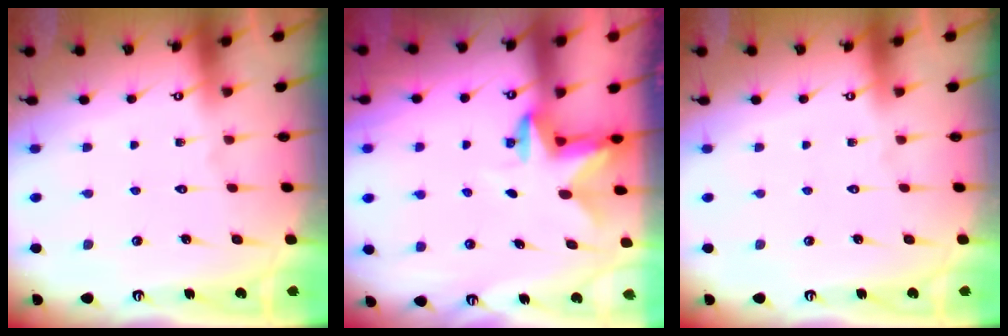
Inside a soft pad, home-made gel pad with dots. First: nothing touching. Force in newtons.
{"total": 2.8, "press": 2.8, "slide": 0.5}
{"total": 0.0}